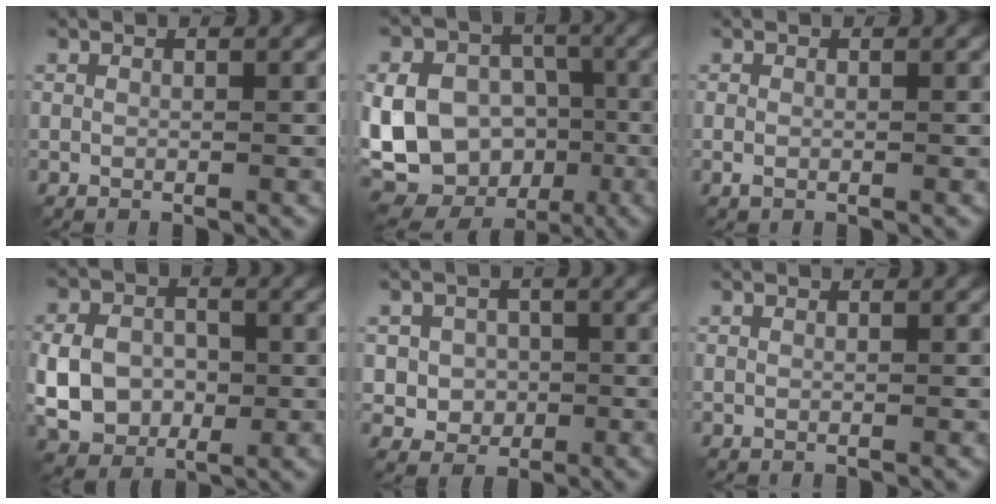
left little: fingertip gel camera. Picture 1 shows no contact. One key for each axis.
{"total": 14.8, "fx": -3.5, "fy": 12.6, "fz": 6.9, "tx": -0.144, "ty": 0.009, "tz": -0.060}
{"total": 0.8, "fx": -0.3, "fy": 0.5, "fz": 0.5, "tx": -0.014, "ty": -0.002, "tz": -0.006}
{"total": 6.1, "fx": -0.7, "fy": 4.7, "fz": 3.9, "tx": -0.082, "ty": 0.000, "tz": -0.019}
{"total": 3.2, "fx": 0.0, "fy": 3.0, "fz": 1.0, "tx": -0.007, "ty": -0.002, "tz": -0.009}
{"total": 0.0}